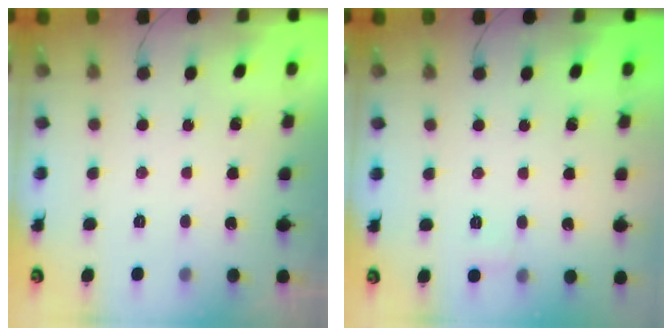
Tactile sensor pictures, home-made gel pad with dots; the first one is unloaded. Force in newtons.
{"total": 4.8, "press": 4.6, "slide": 1.3}